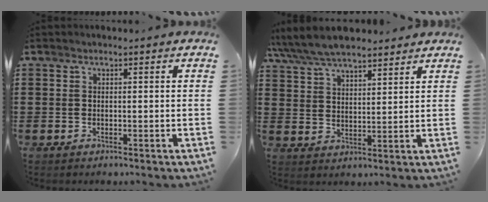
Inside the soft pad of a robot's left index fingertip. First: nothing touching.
{"total": 6.9, "force": [6.3, 1.6, 2.2], "torque": [-0.067, -0.017, 0.117]}